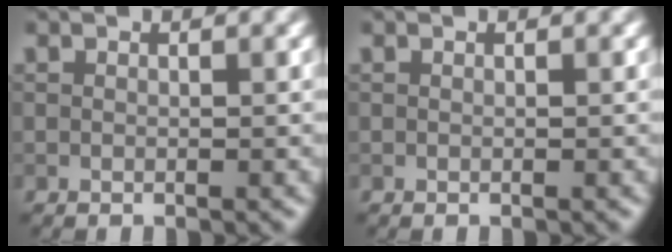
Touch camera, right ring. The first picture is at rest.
{"total": 0.0}